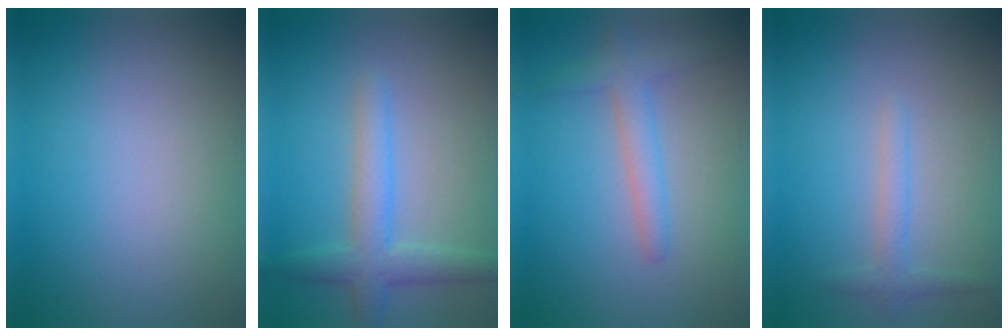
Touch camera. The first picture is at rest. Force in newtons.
{"total": 3.9, "press": 3.9, "slide": 0.2}
{"total": 2.6, "press": 2.6, "slide": 0.1}
{"total": 1.6, "press": 1.6, "slide": 0.1}